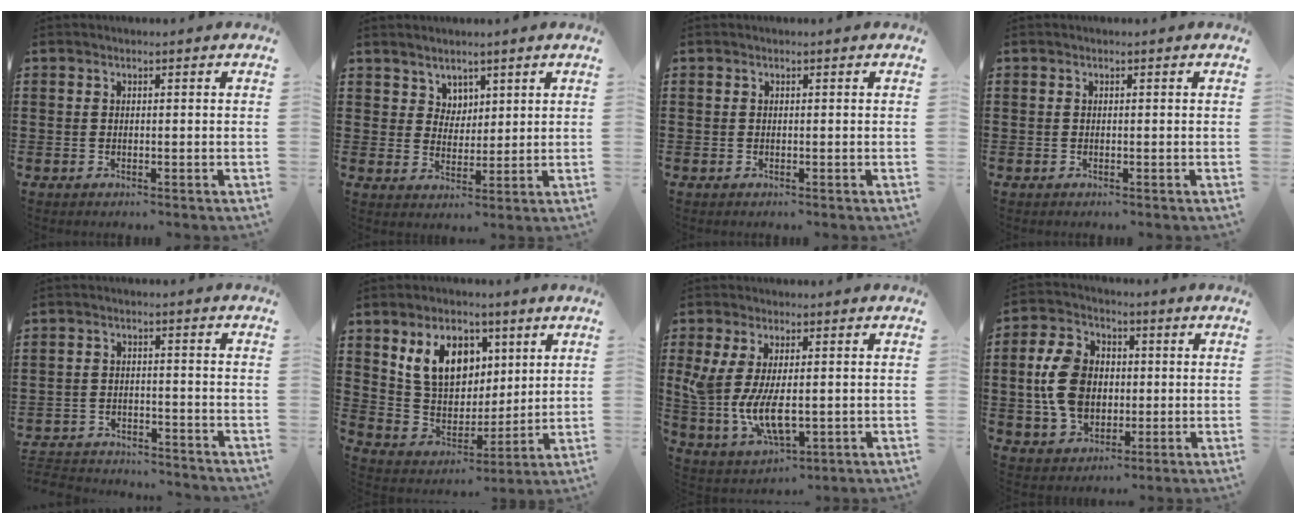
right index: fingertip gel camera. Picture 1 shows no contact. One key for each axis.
{"total": 3.9, "fx": 2.9, "fy": 2.7, "fz": 0.1, "tx": -0.018, "ty": 0.001, "tz": 0.055}
{"total": 0.0}
{"total": 0.0}
{"total": 3.4, "fx": -3.4, "fy": 0.5, "fz": 0.1, "tx": -0.009, "ty": 0.002, "tz": -0.072}
{"total": 10.4, "fx": 4.9, "fy": 7.3, "fz": 5.6, "tx": -0.129, "ty": 0.005, "tz": 0.093}
{"total": 9.1, "fx": -0.1, "fy": 4.2, "fz": 8.1, "tx": -0.187, "ty": -0.011, "tz": -0.004}
{"total": 10.1, "fx": 0.0, "fy": 7.7, "fz": 6.5, "tx": -0.152, "ty": 0.015, "tz": -0.003}